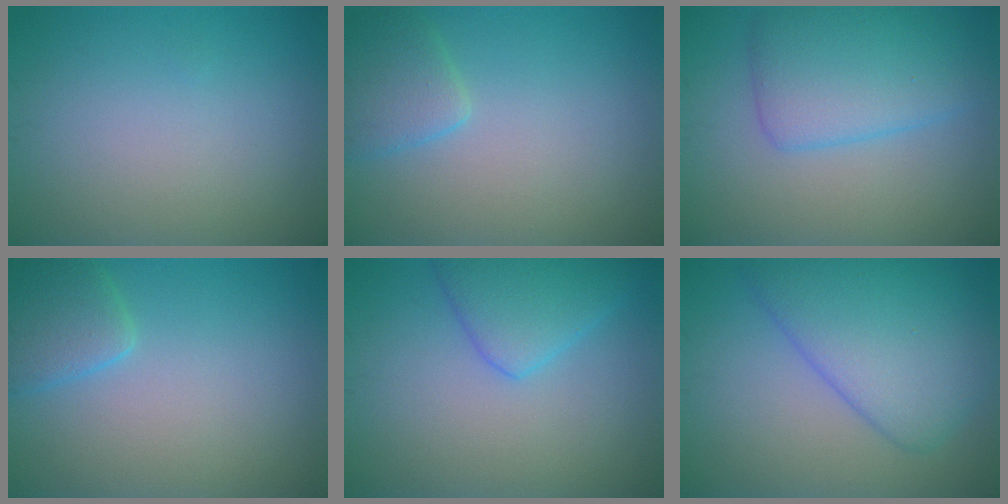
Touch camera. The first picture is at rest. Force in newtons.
{"total": 2.6, "press": 2.6, "slide": 0.2}
{"total": 5.4, "press": 5.4, "slide": 0.2}
{"total": 2.9, "press": 2.9, "slide": 0.2}
{"total": 4.0, "press": 4.0, "slide": 0.2}
{"total": 7.0, "press": 7.0, "slide": 0.5}